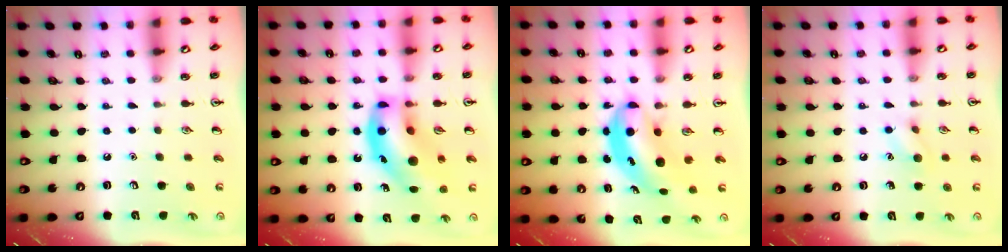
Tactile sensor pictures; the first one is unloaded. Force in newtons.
{"total": 17.6, "press": 17.2, "slide": 3.8}
{"total": 6.2, "press": 6.0, "slide": 1.7}
{"total": 6.7, "press": 6.6, "slide": 0.9}